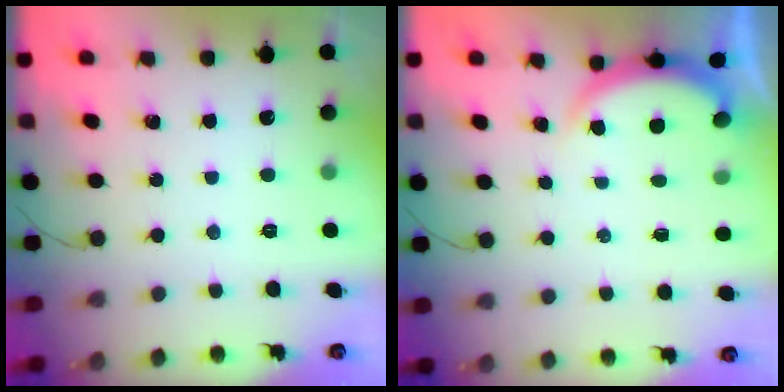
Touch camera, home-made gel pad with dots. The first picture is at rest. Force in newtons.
{"total": 1.8, "press": 1.8, "slide": 0.5}